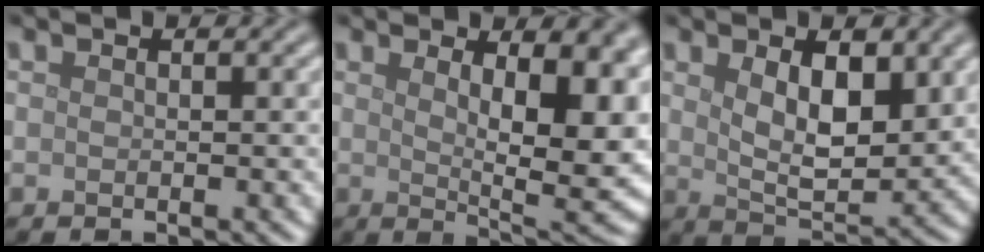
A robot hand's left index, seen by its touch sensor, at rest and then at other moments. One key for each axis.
{"total": 12.3, "fx": 2.4, "fy": 4.6, "fz": 11.1, "tx": -0.103, "ty": 0.011, "tz": 0.032}
{"total": 5.8, "fx": 2.0, "fy": 2.7, "fz": 4.7, "tx": -0.082, "ty": -0.008, "tz": 0.037}